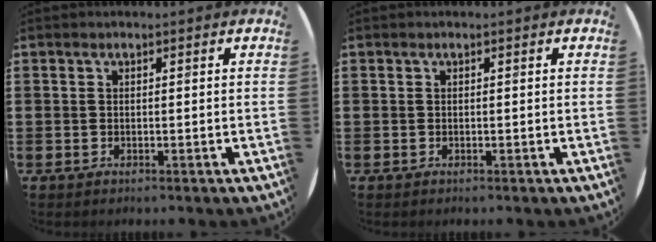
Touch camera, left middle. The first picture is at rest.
{"total": 0.0}